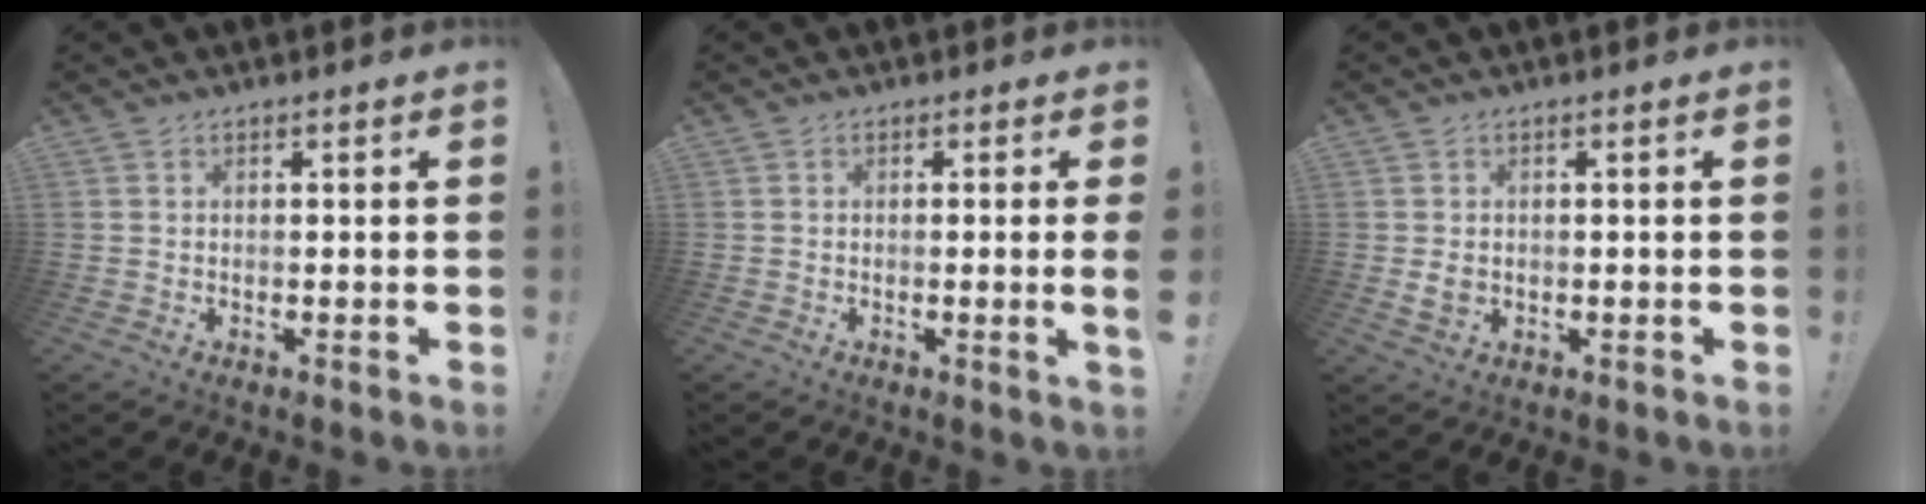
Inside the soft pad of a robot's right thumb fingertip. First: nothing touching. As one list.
[{"total": 2.5, "force": [-0.2, -0.7, 2.4], "torque": [-0.032, -0.010, -0.004]}, {"total": 3.0, "force": [0.0, 2.4, 1.8], "torque": [-0.021, -0.003, -0.001]}]